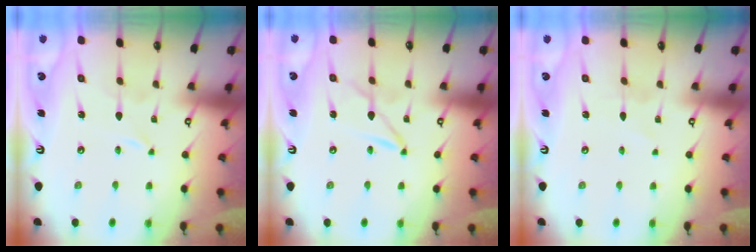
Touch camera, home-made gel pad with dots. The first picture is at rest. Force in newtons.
{"total": 1.8, "press": 1.8, "slide": 0.2}
{"total": 1.4, "press": 1.4, "slide": 0.1}